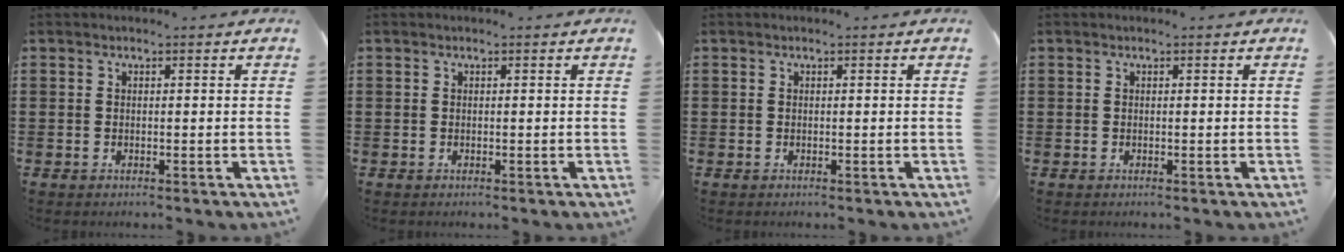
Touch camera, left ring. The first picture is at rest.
{"total": 0.0}
{"total": 0.0}
{"total": 0.0}